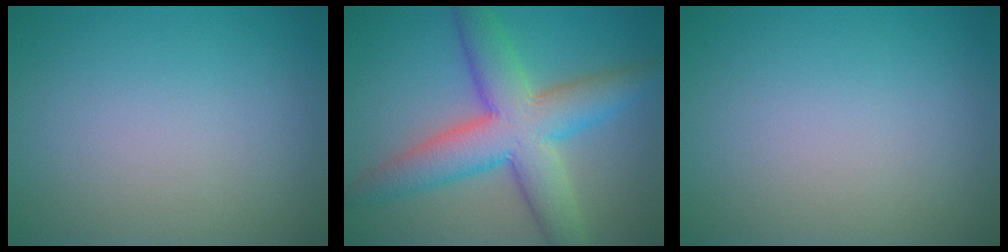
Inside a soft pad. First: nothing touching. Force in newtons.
{"total": 8.5, "press": 8.5, "slide": 0.3}
{"total": 0.0}